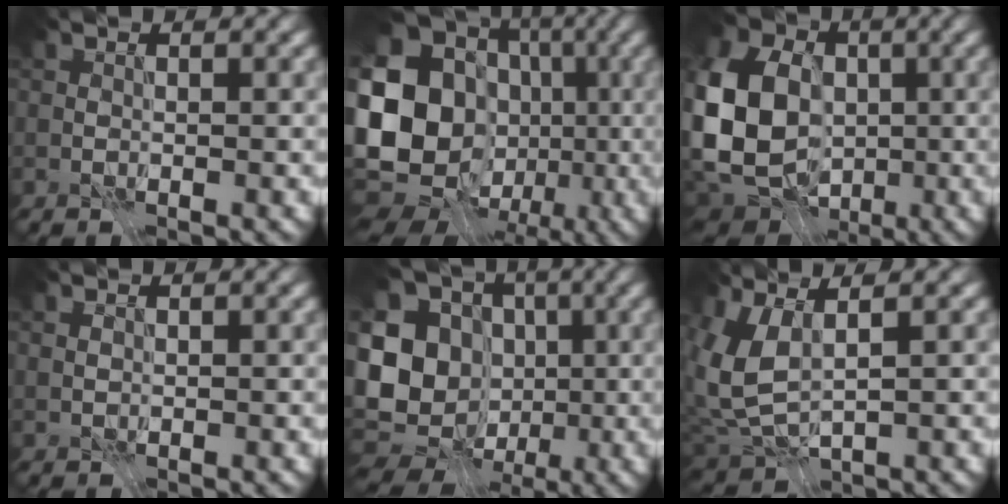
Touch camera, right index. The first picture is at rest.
{"total": 21.1, "force": [-2.0, 18.0, 10.9], "torque": [-0.230, 0.003, -0.069]}
{"total": 14.0, "force": [-0.8, 11.0, 8.7], "torque": [-0.232, -0.002, -0.028]}
{"total": 0.6, "force": [0.3, 0.4, 0.3], "torque": [-0.007, 0.001, 0.007]}
{"total": 14.1, "force": [-2.3, 11.8, 7.3], "torque": [-0.179, -0.003, -0.036]}
{"total": 5.6, "force": [1.8, 2.5, 4.7], "torque": [-0.119, 0.000, 0.039]}